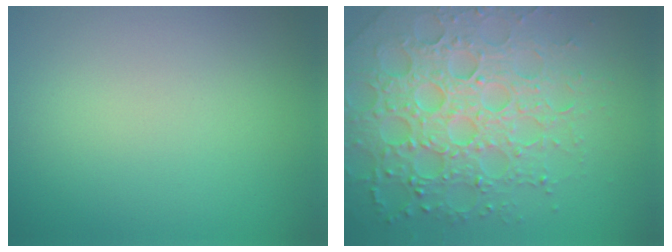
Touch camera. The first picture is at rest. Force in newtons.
{"total": 7.3, "press": 7.2, "slide": 1.6}